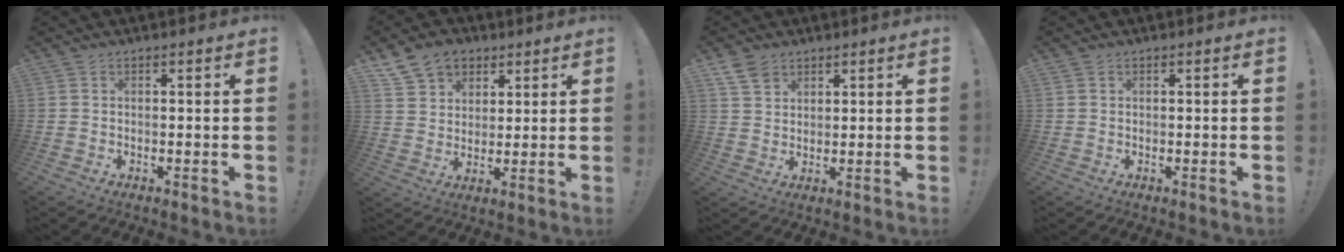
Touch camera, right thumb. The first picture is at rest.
{"total": 11.0, "force": [6.4, 8.1, 3.7], "torque": [-0.057, -0.031, 0.126]}
{"total": 5.5, "force": [3.8, 3.5, 2.1], "torque": [-0.032, -0.015, 0.071]}
{"total": 0.0}